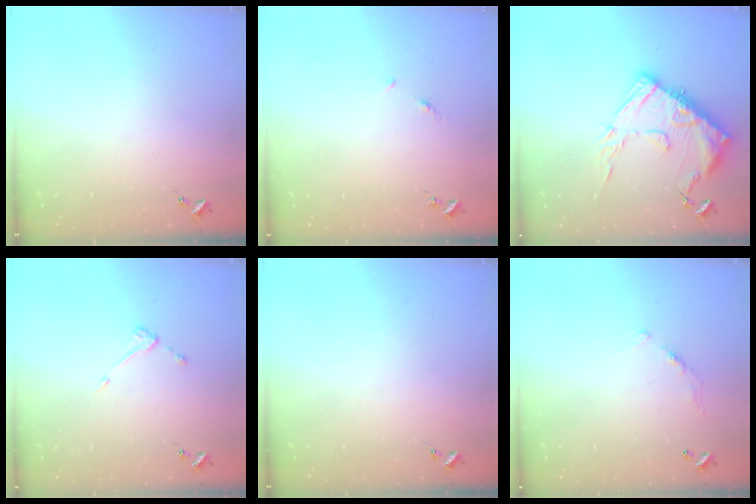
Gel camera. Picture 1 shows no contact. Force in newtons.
{"total": 3.4, "press": 3.4, "slide": 0.4}
{"total": 15.8, "press": 15.7, "slide": 1.6}
{"total": 3.9, "press": 3.9, "slide": 0.3}
{"total": 0.0}
{"total": 6.0, "press": 6.0, "slide": 0.4}